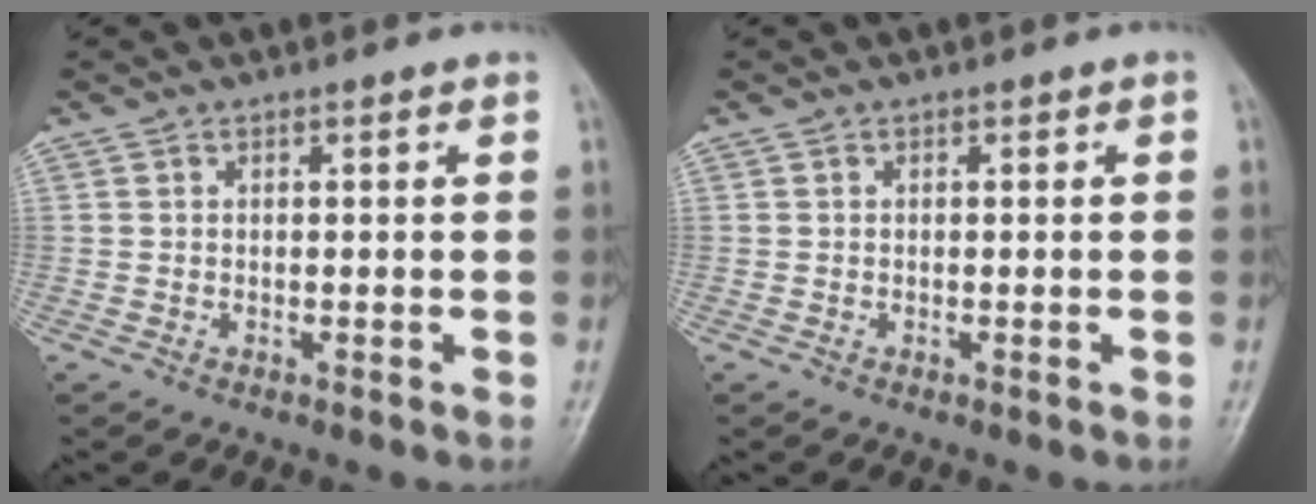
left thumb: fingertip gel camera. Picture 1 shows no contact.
{"total": 0.0}